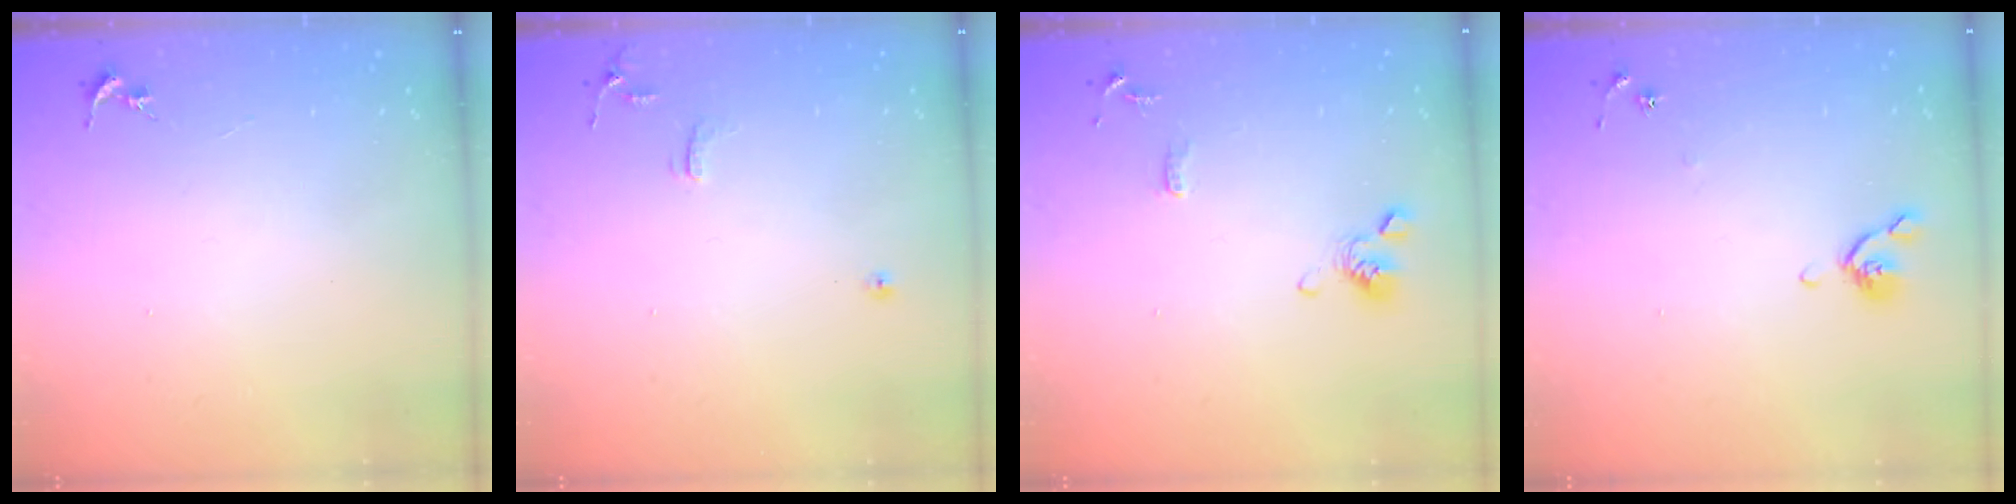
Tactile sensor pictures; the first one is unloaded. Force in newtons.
{"total": 6.9, "press": 6.9, "slide": 0.7}
{"total": 10.8, "press": 10.6, "slide": 2.0}
{"total": 5.7, "press": 5.6, "slide": 1.1}